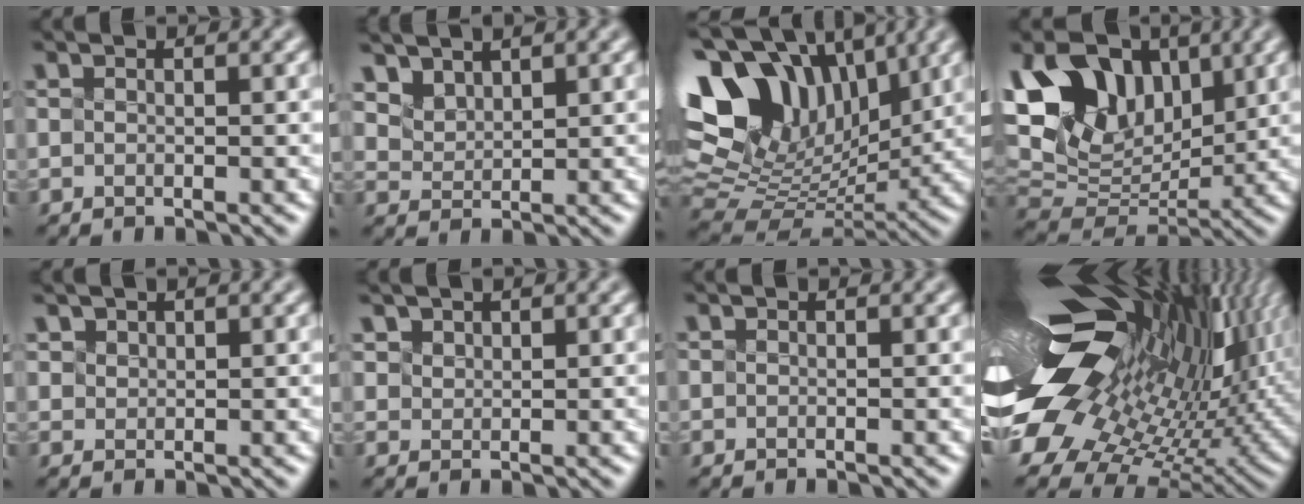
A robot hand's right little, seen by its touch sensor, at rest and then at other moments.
{"total": 2.9, "force": [2.6, 1.0, 0.4], "torque": [-0.019, 0.003, 0.071]}
{"total": 15.0, "force": [5.5, 9.8, 9.9], "torque": [-0.210, 0.029, 0.117]}
{"total": 12.3, "force": [5.1, 8.2, 7.6], "torque": [-0.167, 0.035, 0.105]}
{"total": 1.0, "force": [1.0, 0.1, -0.3], "torque": [0.002, 0.003, 0.032]}
{"total": 1.3, "force": [1.3, 0.3, -0.2], "torque": [-0.001, 0.004, 0.039]}
{"total": 0.0}
{"total": 18.7, "force": [4.6, 10.2, 15.0], "torque": [-0.269, -0.019, 0.101]}